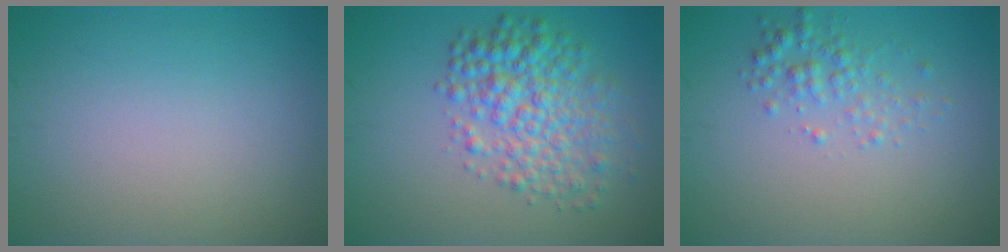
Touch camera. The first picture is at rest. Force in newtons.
{"total": 5.5, "press": 5.5, "slide": 0.1}
{"total": 2.0, "press": 2.0, "slide": 0.1}